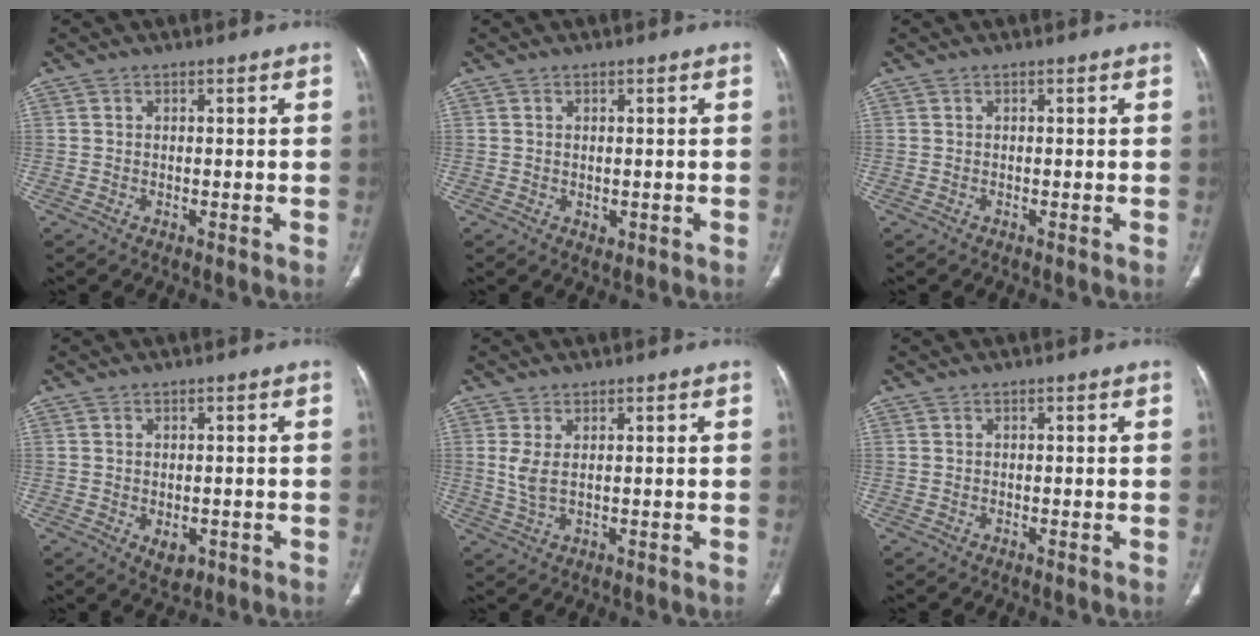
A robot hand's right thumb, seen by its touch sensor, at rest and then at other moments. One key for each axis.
{"total": 1.2, "fx": 0.0, "fy": 0.9, "fz": 0.7, "tx": -0.012, "ty": -0.003, "tz": 0.006}
{"total": 0.0}
{"total": 3.4, "fx": -1.0, "fy": 2.3, "fz": 2.3, "tx": -0.026, "ty": 0.001, "tz": -0.003}
{"total": 3.4, "fx": 0.8, "fy": 1.4, "fz": 3.0, "tx": -0.074, "ty": -0.006, "tz": 0.024}
{"total": 0.0}